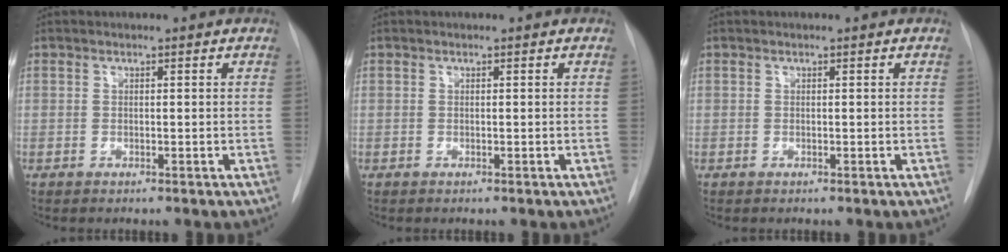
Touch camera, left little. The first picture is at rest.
{"total": 0.0}
{"total": 0.0}